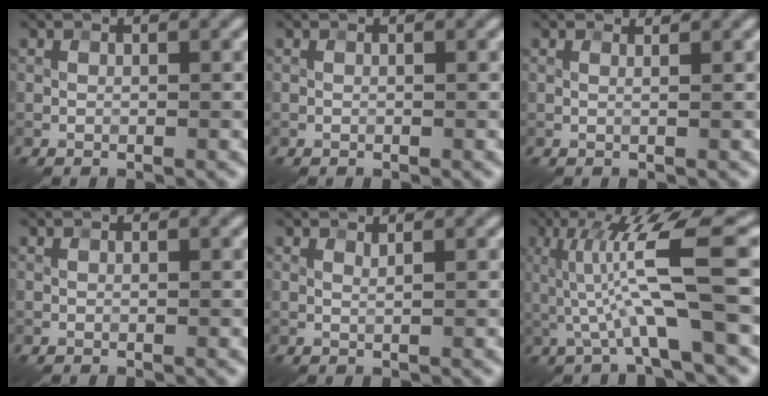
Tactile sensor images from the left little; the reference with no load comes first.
{"total": 0.0}
{"total": 1.9, "force": [1.5, 0.7, 0.9], "torque": [-0.001, -0.002, -0.002]}
{"total": 0.0}
{"total": 0.6, "force": [0.5, 0.1, 0.4], "torque": [-0.004, -0.001, 0.008]}
{"total": 7.6, "force": [-0.1, 0.9, 7.5], "torque": [-0.137, 0.013, 0.001]}